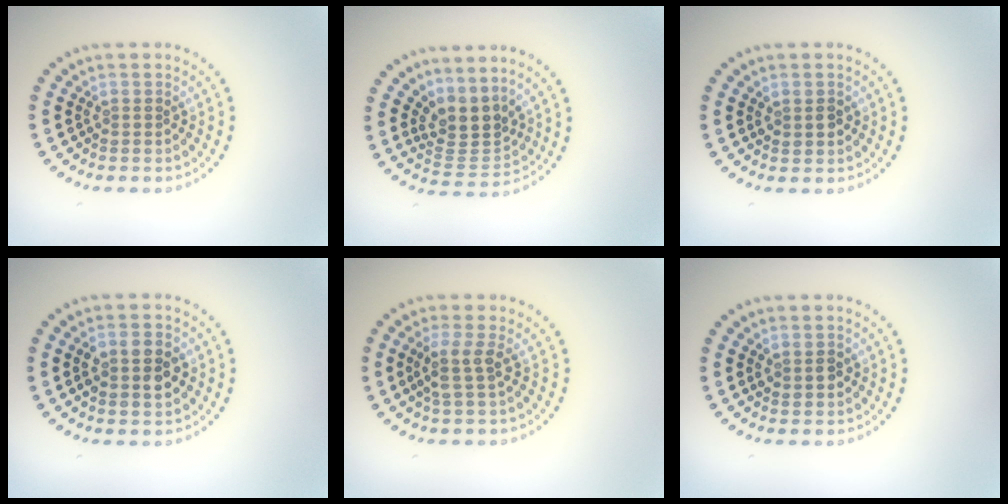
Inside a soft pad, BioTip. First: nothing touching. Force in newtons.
{"total": 3.3, "press": 2.4, "slide": 2.3}
{"total": 1.4, "press": 1.4, "slide": 0.3}
{"total": 3.4, "press": 3.4, "slide": 0.3}
{"total": 2.3, "press": 1.8, "slide": 1.5}
{"total": 1.4, "press": 1.4, "slide": 0.3}